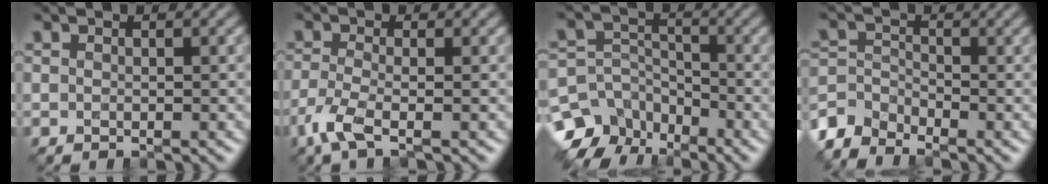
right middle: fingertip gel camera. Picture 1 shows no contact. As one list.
[{"total": 3.4, "force": [-2.0, 0.8, 2.6], "torque": [-0.067, -0.010, -0.050]}, {"total": 9.2, "force": [-6.1, 6.4, 2.7], "torque": [-0.040, -0.015, -0.109]}, {"total": 3.7, "force": [-3.2, 1.5, 0.9], "torque": [-0.021, -0.003, -0.079]}]